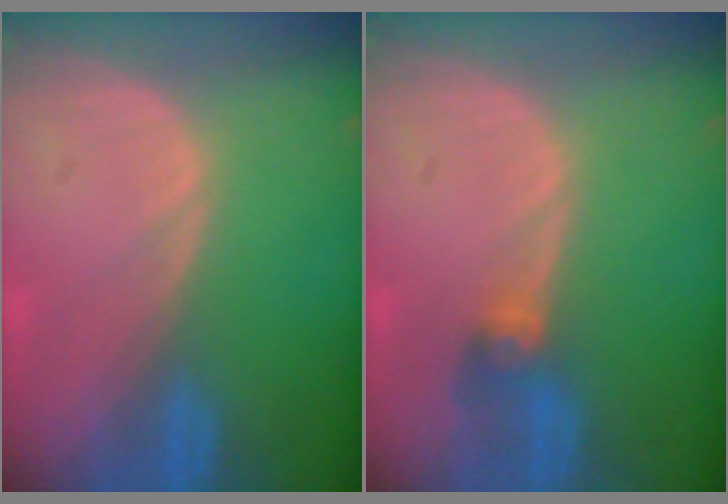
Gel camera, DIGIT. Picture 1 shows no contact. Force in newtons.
{"total": 2.7, "press": 2.7, "slide": 0.3}